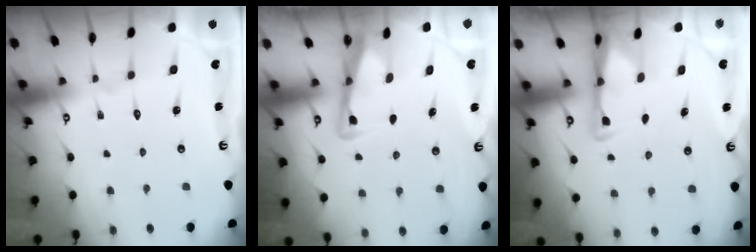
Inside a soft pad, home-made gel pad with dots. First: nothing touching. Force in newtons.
{"total": 3.5, "press": 3.5, "slide": 0.4}
{"total": 3.1, "press": 3.1, "slide": 0.6}